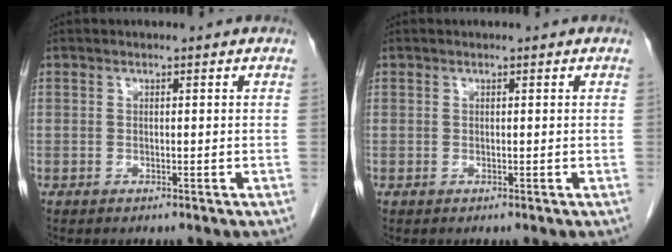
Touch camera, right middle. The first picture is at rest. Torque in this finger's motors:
{"motor_torque": [0.19, -0.02, 0.04, 0.01]}